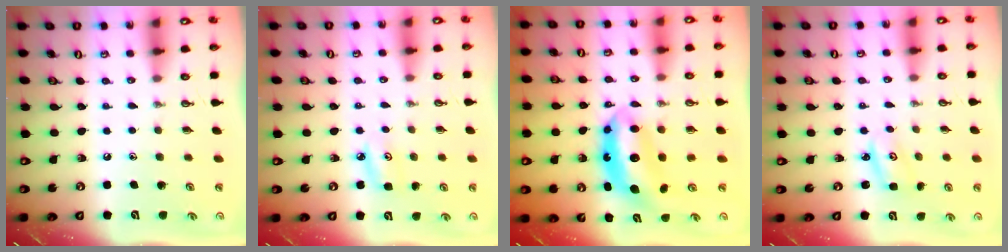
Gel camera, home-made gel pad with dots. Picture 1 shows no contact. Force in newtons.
{"total": 5.6, "press": 5.6, "slide": 0.4}
{"total": 8.4, "press": 8.4, "slide": 0.6}
{"total": 2.8, "press": 2.8, "slide": 0.2}